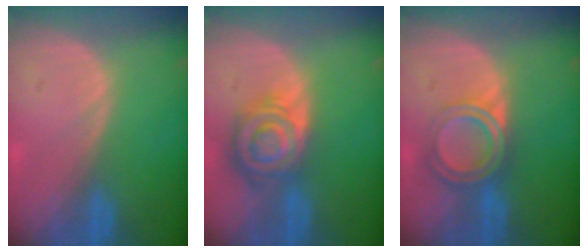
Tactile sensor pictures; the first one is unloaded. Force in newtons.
{"total": 8.5, "press": 7.4, "slide": 4.2}
{"total": 6.4, "press": 5.4, "slide": 3.4}